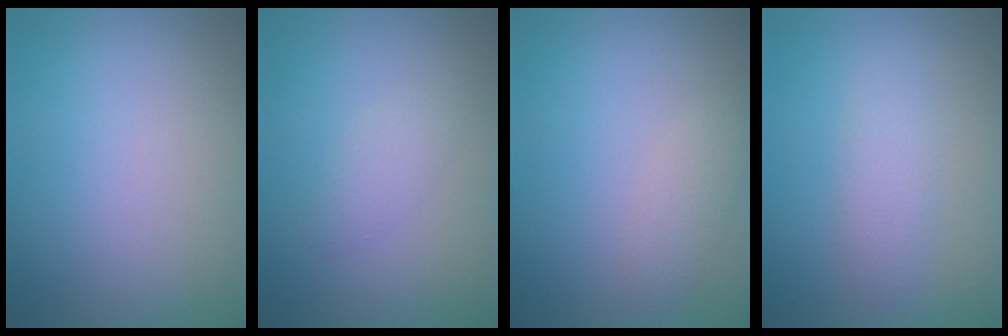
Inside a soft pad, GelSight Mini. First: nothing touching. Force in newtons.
{"total": 1.4, "press": 1.4, "slide": 0.1}
{"total": 1.4, "press": 1.4, "slide": 0.1}
{"total": 2.0, "press": 2.0, "slide": 0.1}